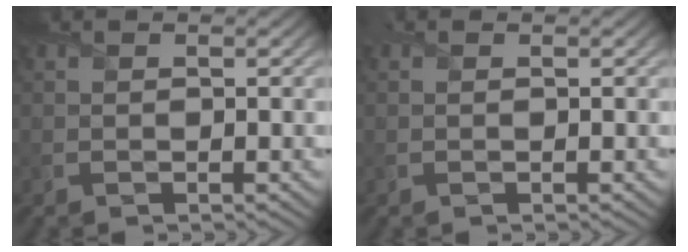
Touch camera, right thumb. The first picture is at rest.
{"total": 0.0}